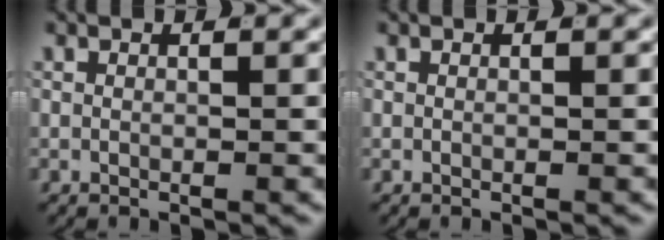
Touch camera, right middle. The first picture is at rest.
{"total": 0.0}